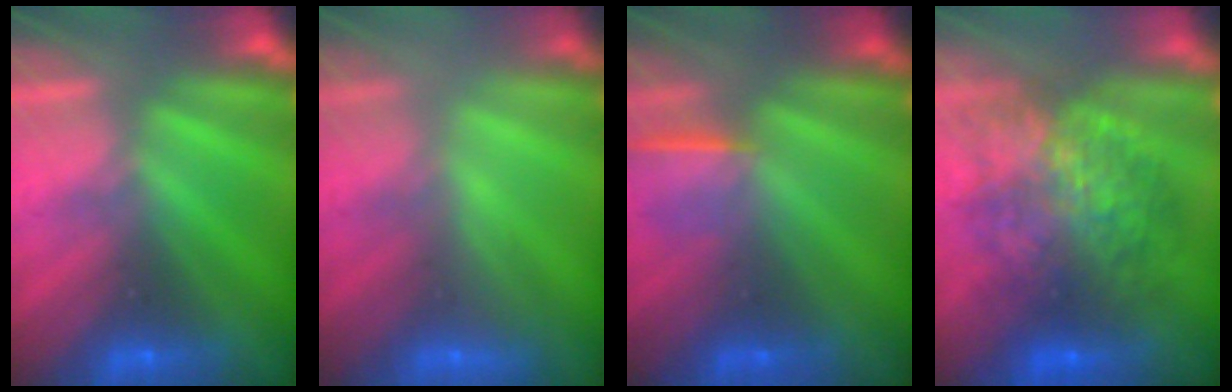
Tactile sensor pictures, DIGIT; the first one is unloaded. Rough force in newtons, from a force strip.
{"total": 2.2}
{"total": 1.2}
{"total": 6.9}